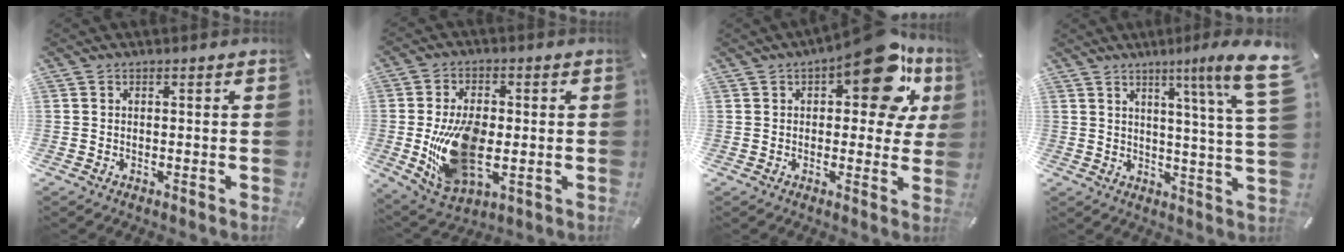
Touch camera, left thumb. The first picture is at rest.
{"total": 16.2, "force": [-1.3, 10.1, 12.6], "torque": [-0.249, -0.011, -0.020]}
{"total": 17.6, "force": [8.3, 7.6, 13.6], "torque": [-0.171, -0.040, 0.130]}
{"total": 13.0, "force": [6.9, 0.1, 11.0], "torque": [-0.157, -0.047, 0.098]}